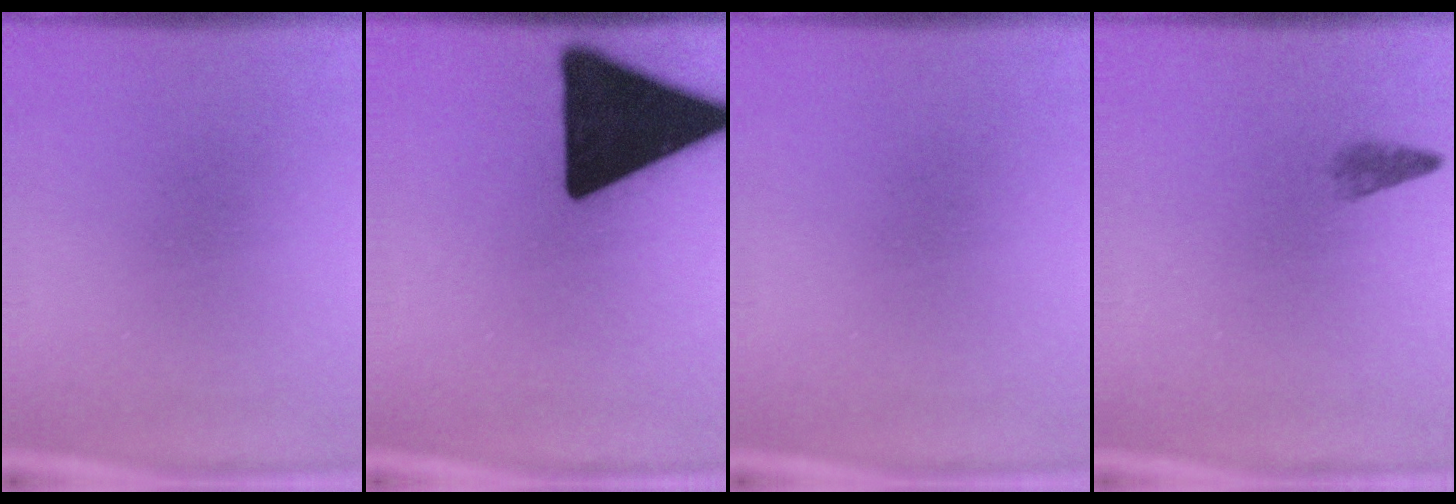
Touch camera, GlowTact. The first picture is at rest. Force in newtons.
{"total": 19.8}
{"total": 0.0}
{"total": 1.2}